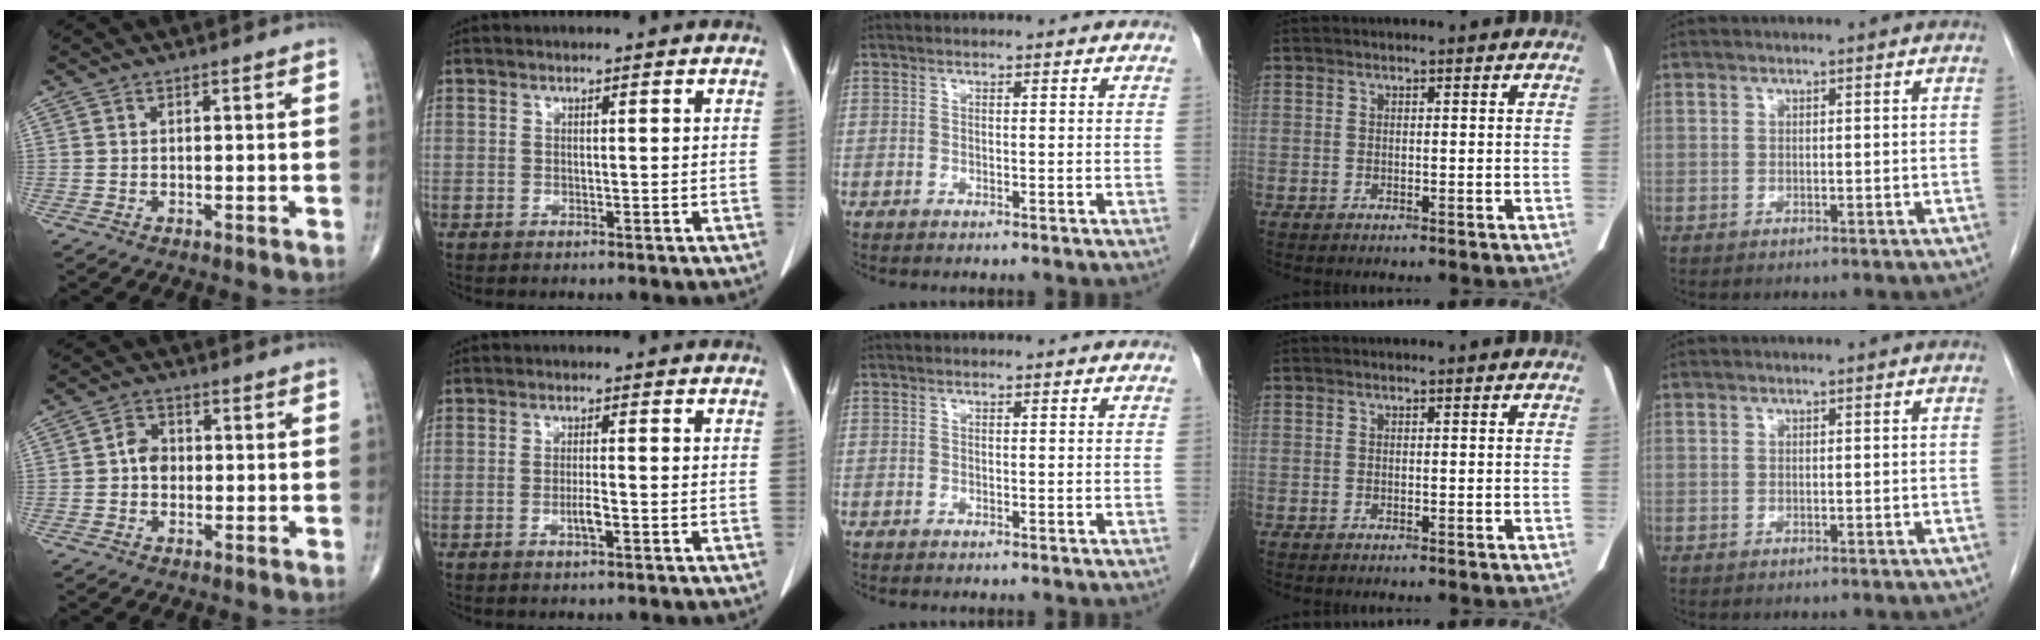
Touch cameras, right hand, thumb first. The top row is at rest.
{"thumb": {"total": 3.8, "force": [-0.2, 3.0, 2.2], "torque": [-0.025, 0.012, -0.011]}, "index": {"total": 2.3, "force": [-0.8, 0.2, 2.1], "torque": [-0.042, -0.002, -0.015]}}